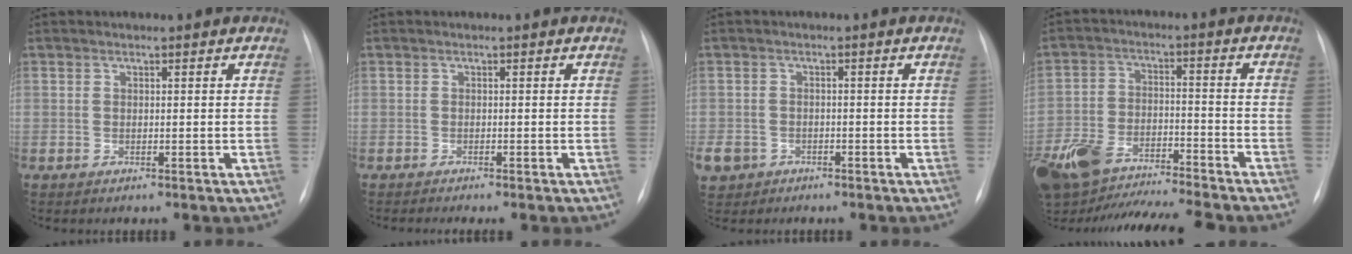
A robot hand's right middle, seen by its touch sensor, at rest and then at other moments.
{"total": 2.7, "force": [-2.3, -0.2, 1.5], "torque": [-0.015, -0.004, -0.028]}
{"total": 7.2, "force": [-4.0, 5.7, 1.8], "torque": [-0.061, -0.001, -0.062]}
{"total": 20.0, "force": [-16.9, 4.3, 9.7], "torque": [-0.238, -0.003, -0.283]}